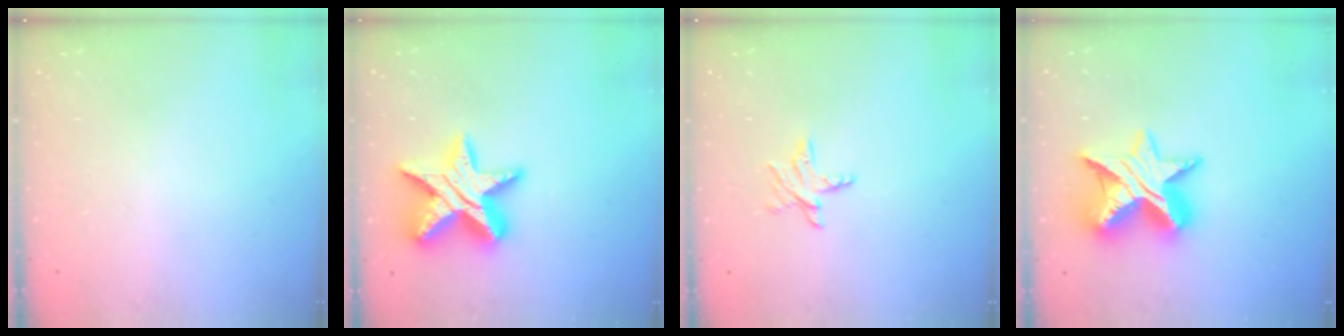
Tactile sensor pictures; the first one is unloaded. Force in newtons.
{"total": 16.2, "press": 16.2, "slide": 1.1}
{"total": 4.8, "press": 4.7, "slide": 0.4}
{"total": 14.0, "press": 13.9, "slide": 1.0}